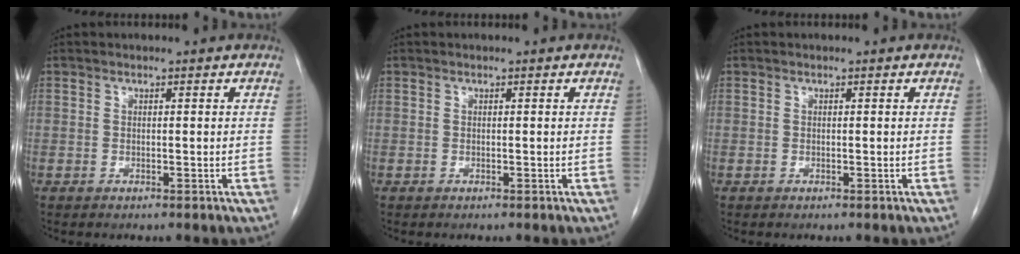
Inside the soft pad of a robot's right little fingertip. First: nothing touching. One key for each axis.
{"total": 0.0}
{"total": 0.0}